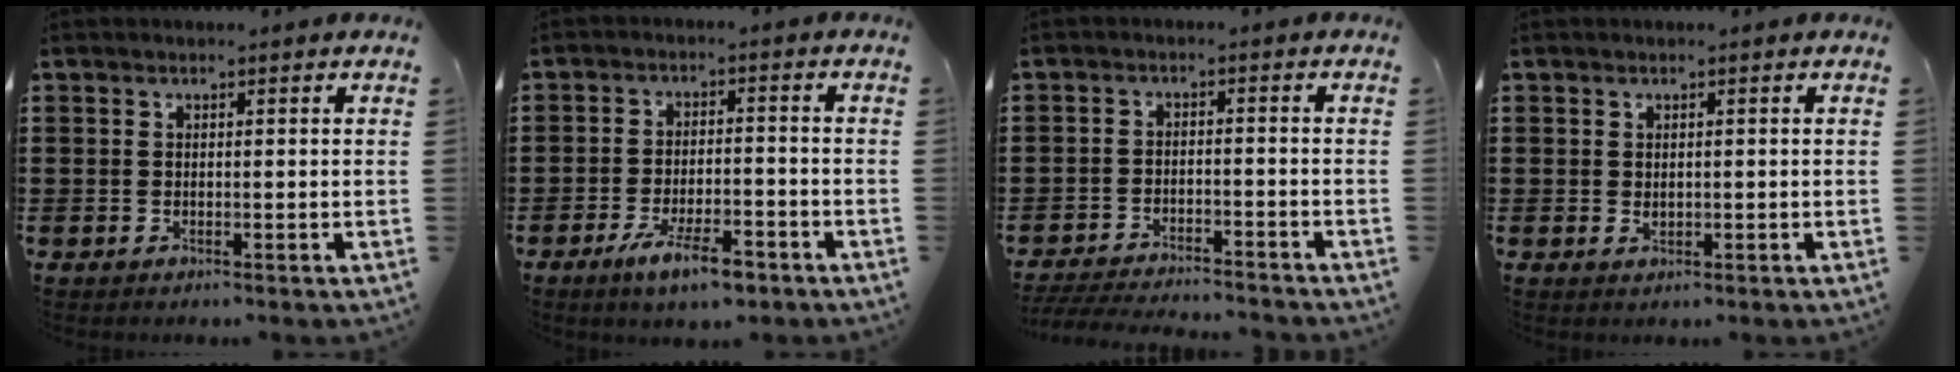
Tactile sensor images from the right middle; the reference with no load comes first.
{"total": 6.5, "force": [-4.2, 1.8, 4.7], "torque": [-0.091, 0.001, -0.076]}
{"total": 4.1, "force": [-4.0, 0.1, 0.8], "torque": [-0.021, -0.003, -0.085]}
{"total": 0.7, "force": [0.2, 0.5, 0.5], "torque": [-0.011, 0.004, 0.002]}